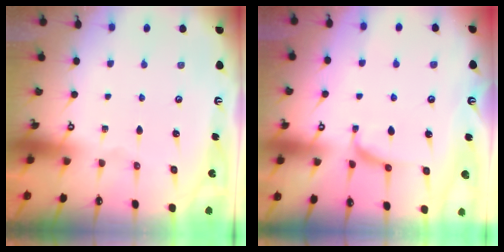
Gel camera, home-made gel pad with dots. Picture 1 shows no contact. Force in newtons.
{"total": 2.4, "press": 2.2, "slide": 0.9}